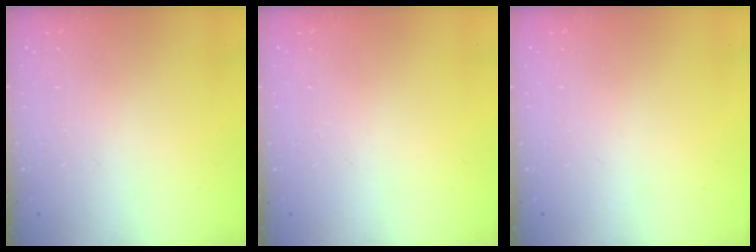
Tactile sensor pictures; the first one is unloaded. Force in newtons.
{"total": 0.0}
{"total": 0.0}